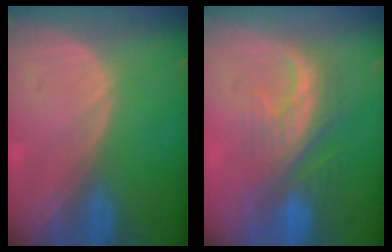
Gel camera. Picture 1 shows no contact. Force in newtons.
{"total": 8.0, "press": 7.4, "slide": 3.1}